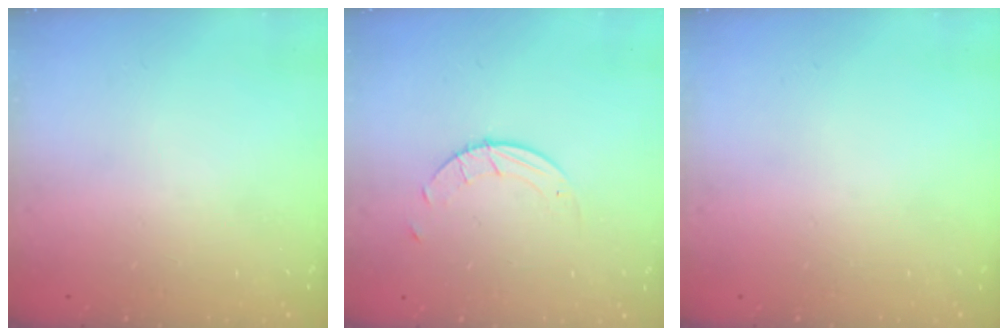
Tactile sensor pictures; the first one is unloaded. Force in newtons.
{"total": 3.8, "press": 3.8, "slide": 0.3}
{"total": 0.0}